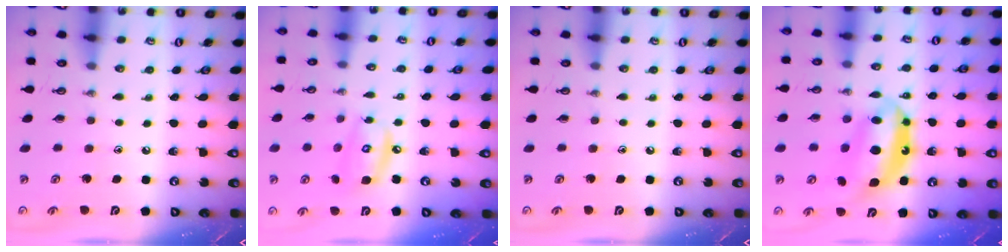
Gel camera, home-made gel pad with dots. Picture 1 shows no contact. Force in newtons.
{"total": 9.7, "press": 9.7, "slide": 0.9}
{"total": 0.0}
{"total": 13.6, "press": 13.5, "slide": 1.2}